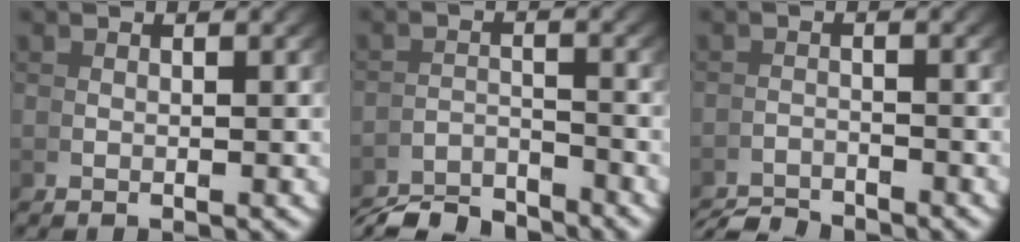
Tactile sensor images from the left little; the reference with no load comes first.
{"total": 5.3, "force": [-5.2, 0.6, 0.9], "torque": [0.005, -0.006, -0.091]}
{"total": 3.5, "force": [-3.5, -0.2, 0.0], "torque": [0.015, -0.007, -0.060]}